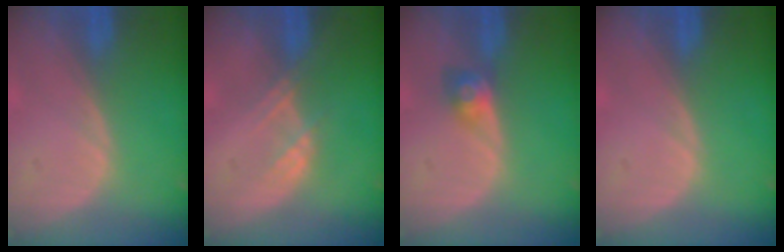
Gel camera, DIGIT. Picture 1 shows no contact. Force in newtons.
{"total": 2.3, "press": 2.3, "slide": 0.2}
{"total": 3.0, "press": 2.6, "slide": 1.5}
{"total": 0.0}